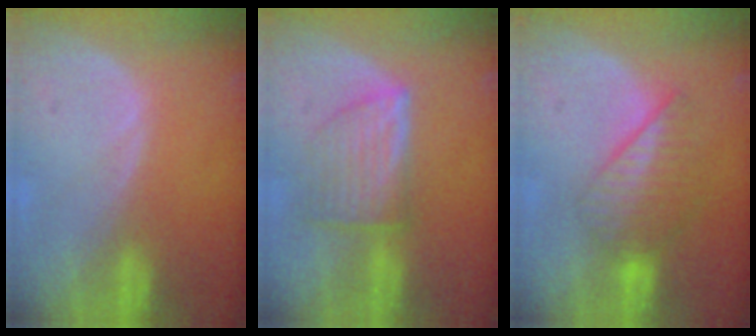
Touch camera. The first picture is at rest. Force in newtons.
{"total": 6.6, "press": 6.1, "slide": 2.5}
{"total": 6.6, "press": 5.9, "slide": 2.9}